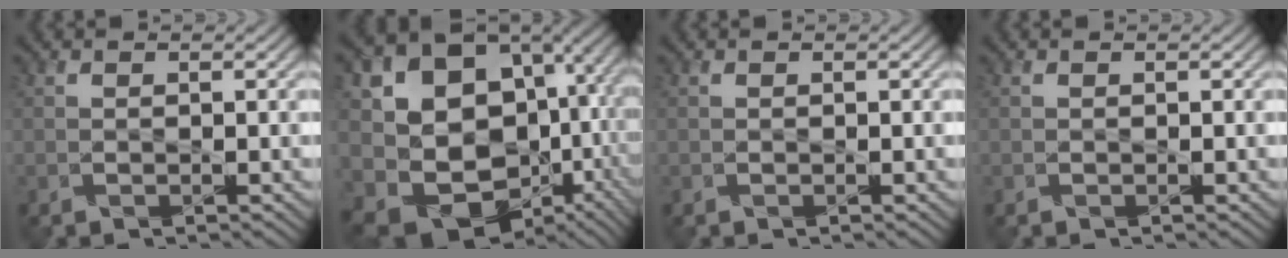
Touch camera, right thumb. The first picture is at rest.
{"total": 18.0, "force": [-0.3, 14.8, 10.3], "torque": [-0.206, -0.056, 0.061]}
{"total": 0.0}
{"total": 0.0}